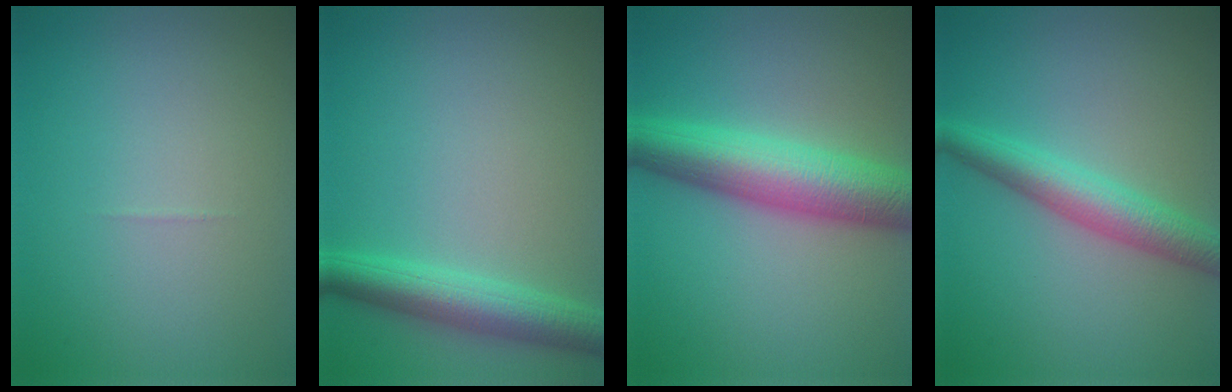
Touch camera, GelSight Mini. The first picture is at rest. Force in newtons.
{"total": 4.4, "press": 4.4, "slide": 0.1}
{"total": 7.6, "press": 7.6, "slide": 0.1}
{"total": 4.2, "press": 4.2, "slide": 0.1}